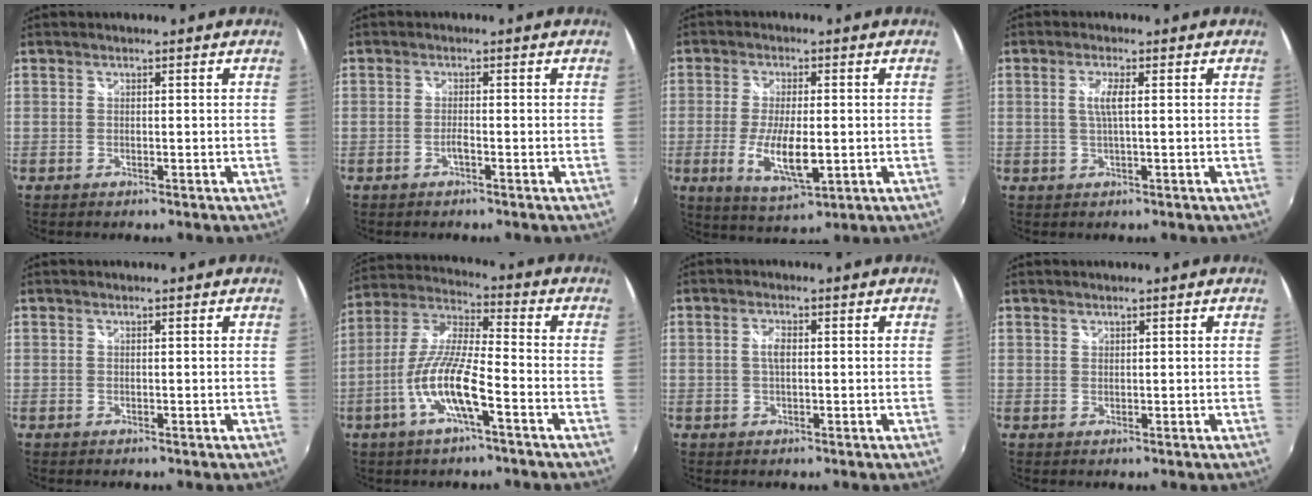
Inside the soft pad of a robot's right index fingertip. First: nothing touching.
{"total": 1.2, "force": [-0.8, 0.0, 0.9], "torque": [-0.020, -0.001, -0.014]}
{"total": 9.2, "force": [-1.9, 3.0, 8.5], "torque": [-0.169, -0.020, -0.030]}
{"total": 2.9, "force": [0.4, 0.1, 2.9], "torque": [-0.056, -0.001, 0.006]}
{"total": 0.0}
{"total": 11.8, "force": [-5.0, 1.8, 10.6], "torque": [-0.222, -0.005, -0.096]}
{"total": 2.2, "force": [0.1, 1.0, 1.9], "torque": [-0.038, 0.003, -0.001]}
{"total": 0.5, "force": [0.5, 0.3, 0.0], "torque": [0.002, 0.001, 0.008]}